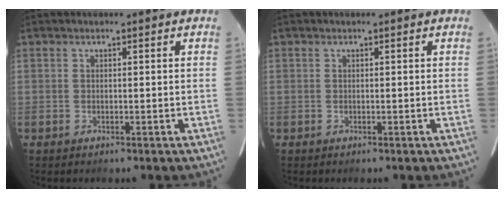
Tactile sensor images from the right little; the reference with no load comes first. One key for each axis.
{"total": 0.0}